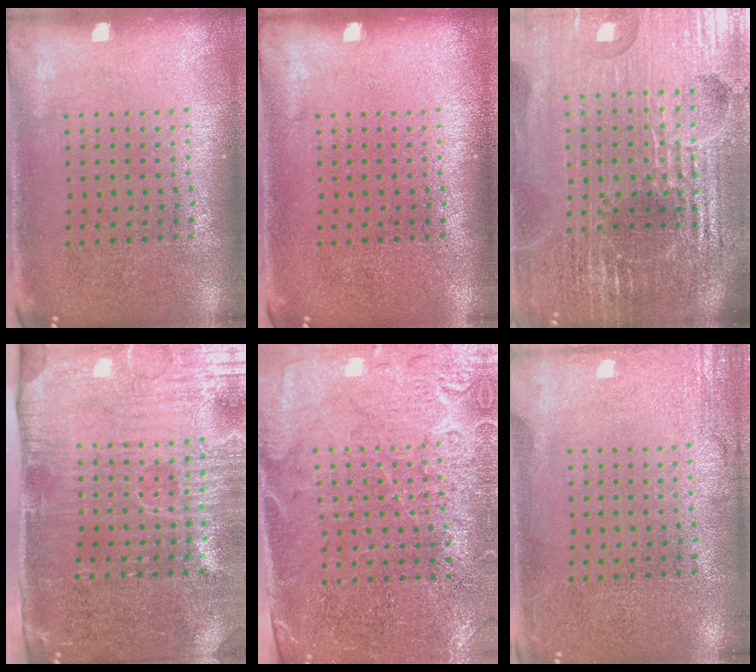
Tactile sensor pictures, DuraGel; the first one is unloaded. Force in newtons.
{"total": 0.0}
{"total": 6.8, "press": 5.9, "slide": 3.4}
{"total": 5.2, "press": 4.4, "slide": 2.8}
{"total": 3.0, "press": 2.9, "slide": 0.9}
{"total": 2.6, "press": 2.6, "slide": 0.3}